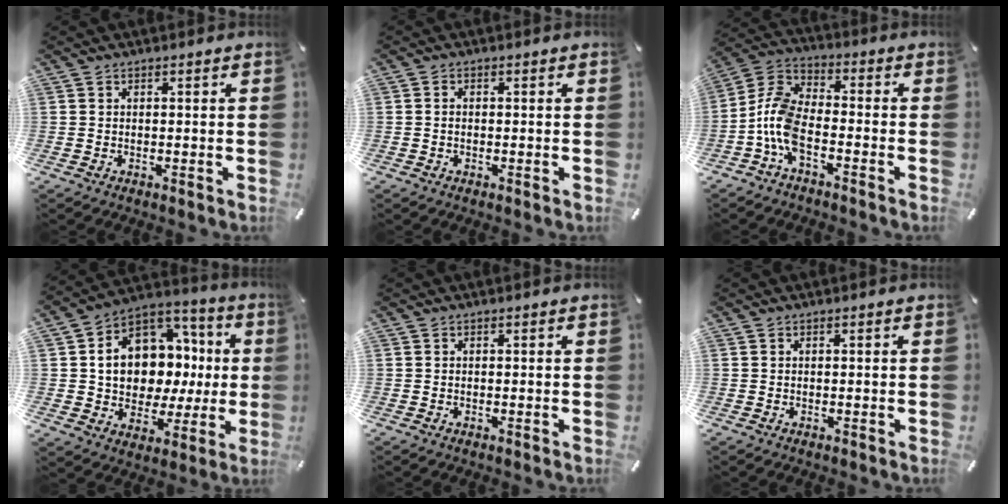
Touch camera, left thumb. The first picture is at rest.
{"total": 0.9, "force": [-0.2, 0.6, 0.6], "torque": [-0.014, 0.002, -0.005]}
{"total": 8.7, "force": [-4.2, 4.6, 6.2], "torque": [-0.157, -0.009, -0.086]}
{"total": 14.3, "force": [1.5, 11.9, 7.8], "torque": [-0.129, -0.021, 0.038]}
{"total": 0.0}
{"total": 0.0}